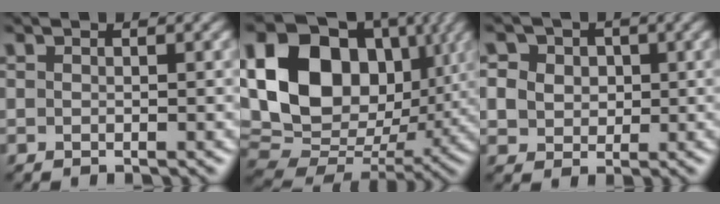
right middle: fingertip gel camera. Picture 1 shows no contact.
{"total": 18.8, "force": [4.3, 13.9, 11.9], "torque": [-0.242, 0.012, 0.087]}
{"total": 7.8, "force": [2.6, 6.7, 3.0], "torque": [-0.079, 0.033, 0.029]}